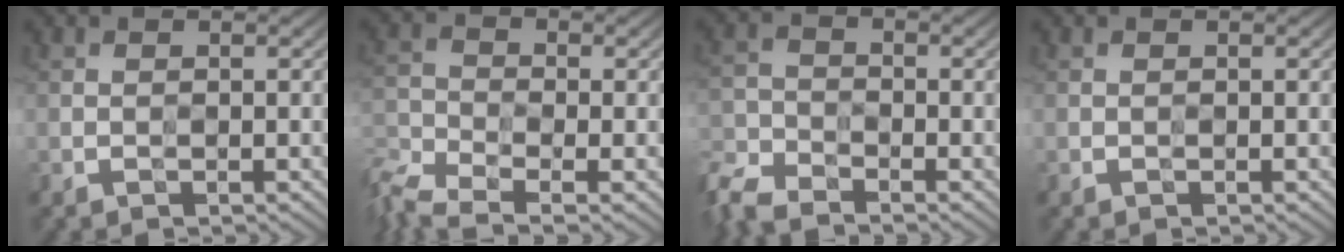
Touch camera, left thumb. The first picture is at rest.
{"total": 6.4, "force": [-4.7, 2.3, 3.7], "torque": [-0.087, -0.022, -0.095]}
{"total": 6.0, "force": [-5.4, 1.6, 1.8], "torque": [-0.047, -0.018, -0.122]}
{"total": 0.0}